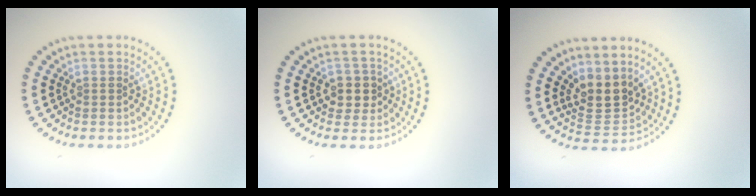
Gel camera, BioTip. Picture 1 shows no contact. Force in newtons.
{"total": 2.1, "press": 1.9, "slide": 0.9}
{"total": 3.4, "press": 2.8, "slide": 1.8}